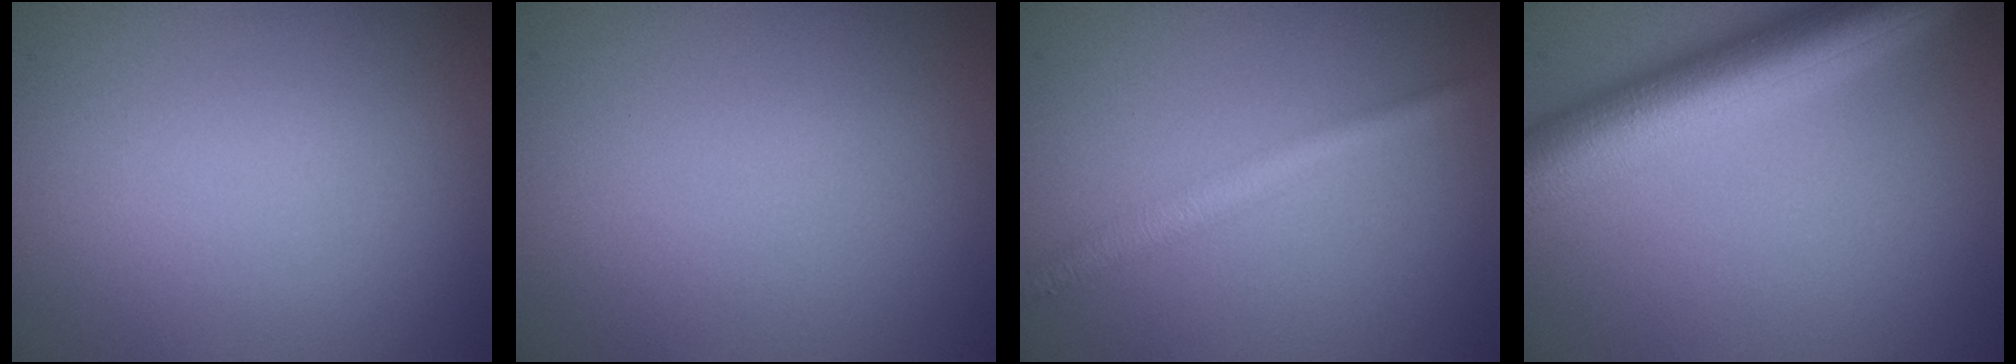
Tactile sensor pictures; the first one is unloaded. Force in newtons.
{"total": 0.0}
{"total": 2.6, "press": 2.6, "slide": 0.0}
{"total": 8.7, "press": 8.7, "slide": 0.2}